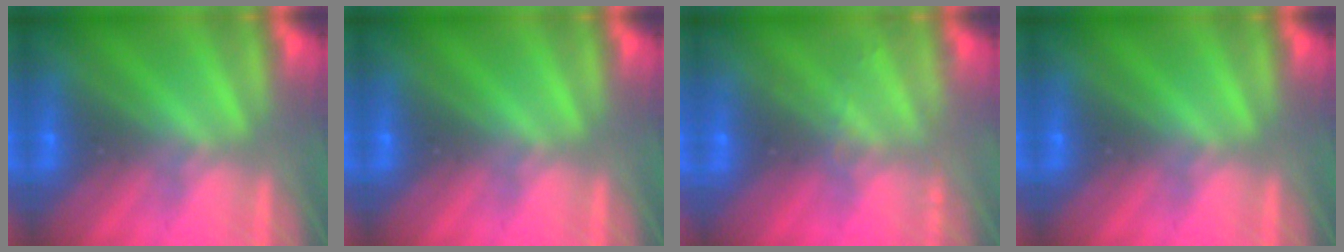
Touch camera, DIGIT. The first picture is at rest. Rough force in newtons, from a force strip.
{"total": 0.0}
{"total": 2.0}
{"total": 0.0}